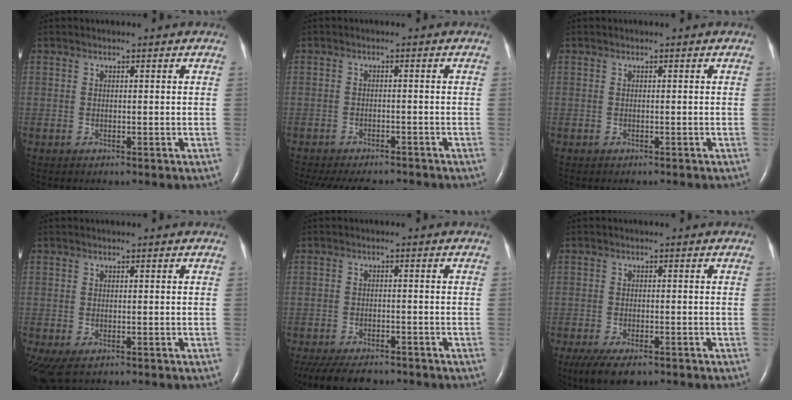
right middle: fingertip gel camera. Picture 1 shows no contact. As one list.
[{"total": 12.4, "force": [-10.9, 3.7, 4.7], "torque": [-0.096, -0.008, -0.142]}, {"total": 1.2, "force": [-1.1, 0.3, 0.5], "torque": [-0.010, -0.003, -0.012]}, {"total": 3.0, "force": [-1.4, 1.5, 2.2], "torque": [-0.046, -0.010, -0.018]}, {"total": 10.3, "force": [-8.4, 3.8, 4.7], "torque": [-0.088, -0.014, -0.122]}, {"total": 6.8, "force": [-4.7, 2.4, 4.3], "torque": [-0.075, -0.014, -0.074]}]